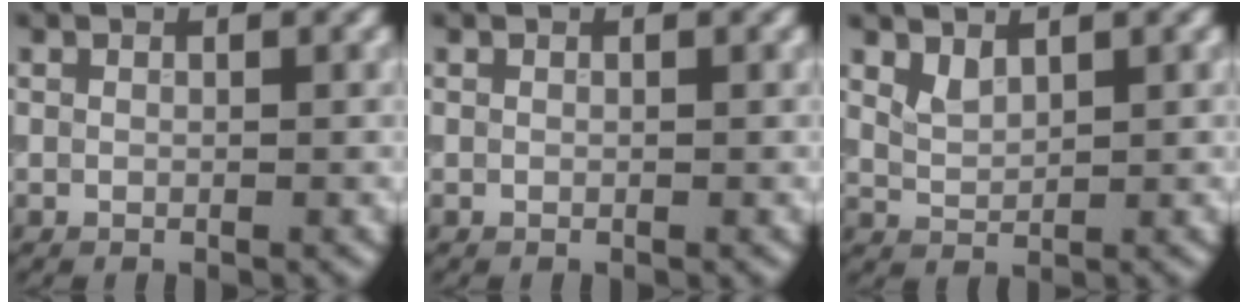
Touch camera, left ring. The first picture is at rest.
{"total": 0.0}
{"total": 1.5, "force": [1.2, 0.5, 0.7], "torque": [-0.019, 0.000, 0.031]}